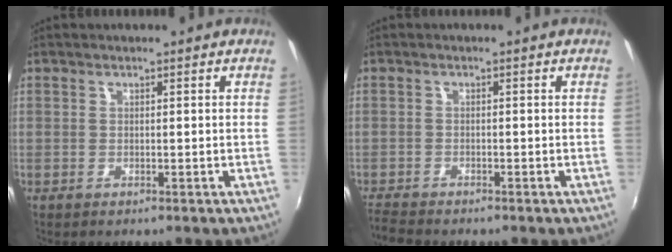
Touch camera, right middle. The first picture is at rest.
{"total": 3.5, "force": [-3.4, 0.3, 0.7], "torque": [-0.029, -0.018, -0.071]}